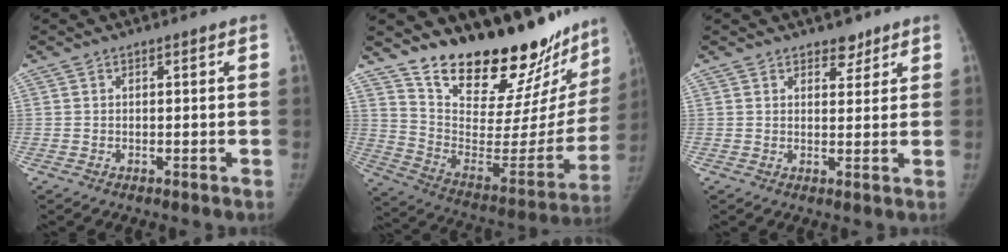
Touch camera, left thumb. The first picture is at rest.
{"total": 28.8, "force": [24.9, 8.9, 11.3], "torque": [-0.135, -0.171, 0.365]}
{"total": 3.0, "force": [2.2, 1.7, 0.9], "torque": [0.009, -0.013, 0.031]}